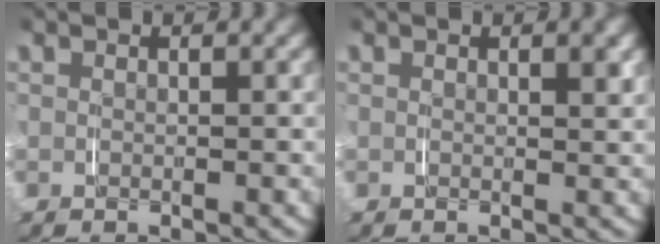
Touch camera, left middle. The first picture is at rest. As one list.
[{"total": 0.8, "force": [0.4, 0.1, 0.6], "torque": [-0.006, 0.000, 0.006]}]